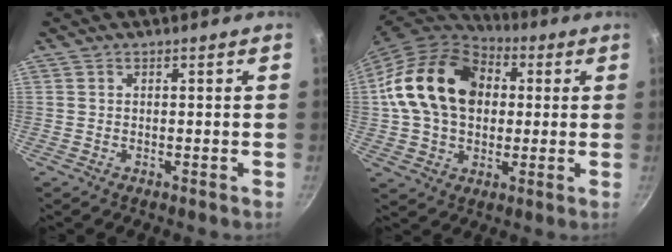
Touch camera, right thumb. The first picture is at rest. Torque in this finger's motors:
{"motor_torque": [2.04, 2.96, 0.73, -0.56, 0.22]}